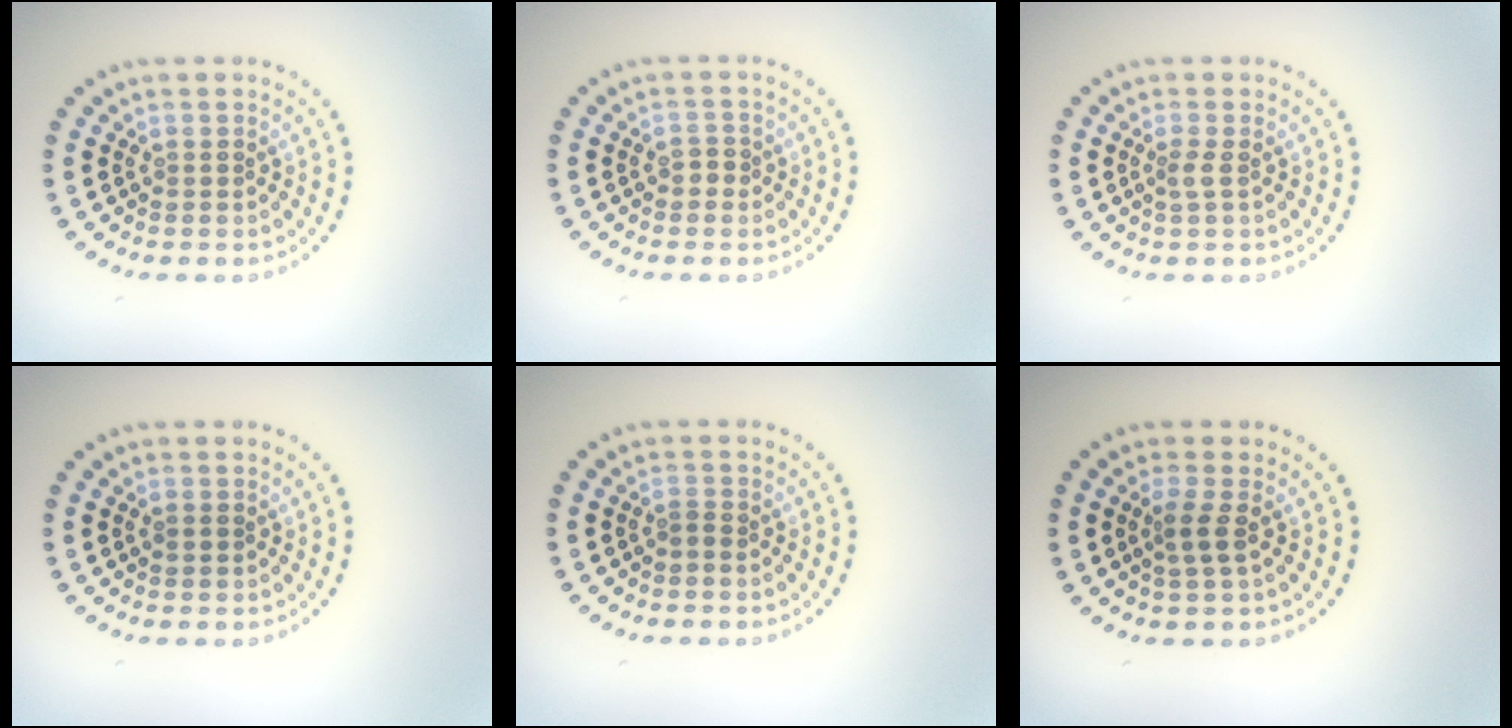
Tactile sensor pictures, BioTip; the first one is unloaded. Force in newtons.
{"total": 1.0, "press": 1.0, "slide": 0.2}
{"total": 0.9, "press": 0.6, "slide": 0.8}
{"total": 0.8, "press": 0.8, "slide": 0.1}
{"total": 0.6, "press": 0.3, "slide": 0.5}
{"total": 1.6, "press": 1.3, "slide": 1.0}